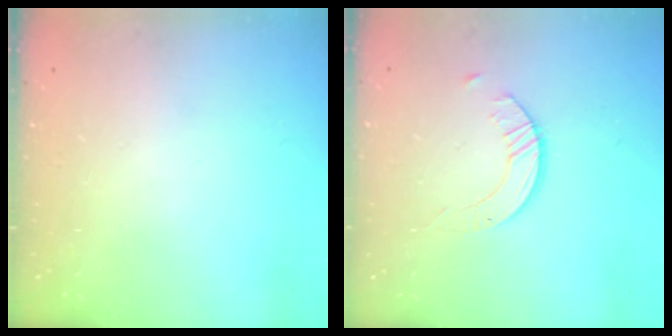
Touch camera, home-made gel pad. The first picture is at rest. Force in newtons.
{"total": 2.6, "press": 2.5, "slide": 0.3}